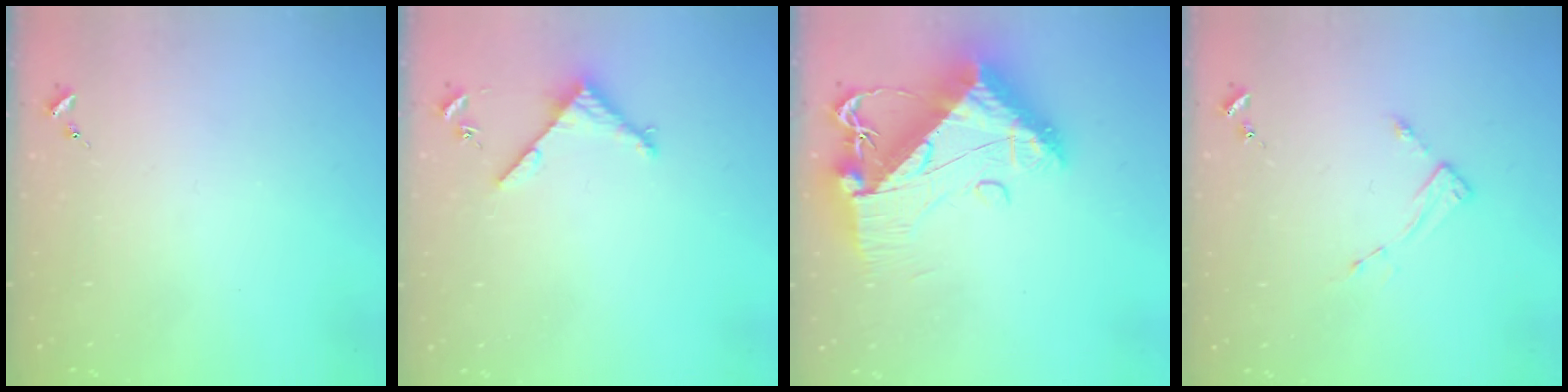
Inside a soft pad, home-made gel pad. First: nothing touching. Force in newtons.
{"total": 3.6, "press": 3.6, "slide": 0.3}
{"total": 16.5, "press": 16.4, "slide": 1.8}
{"total": 3.0, "press": 3.0, "slide": 0.5}